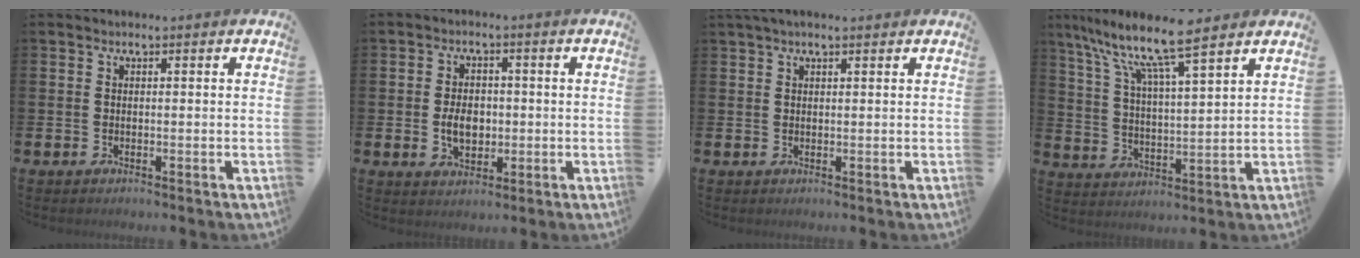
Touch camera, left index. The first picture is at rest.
{"total": 4.4, "force": [-0.4, 3.1, 3.1], "torque": [-0.038, 0.000, -0.015]}
{"total": 1.7, "force": [1.3, 0.3, 1.0], "torque": [-0.015, 0.001, 0.021]}
{"total": 9.9, "force": [8.2, 1.2, 5.3], "torque": [-0.125, -0.049, 0.139]}